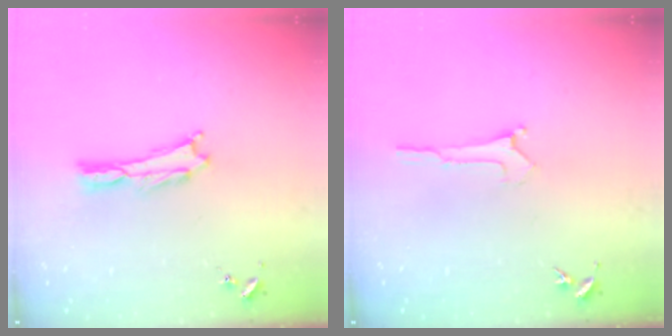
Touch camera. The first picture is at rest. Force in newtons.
{"total": 0.0}